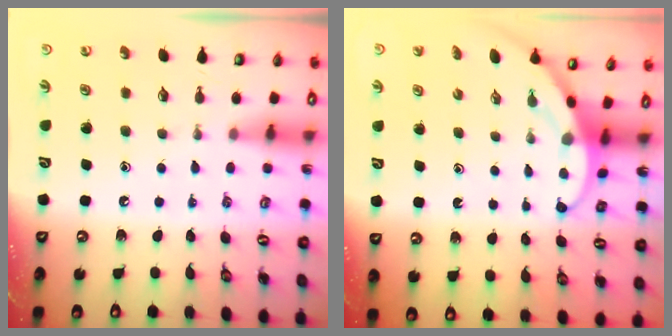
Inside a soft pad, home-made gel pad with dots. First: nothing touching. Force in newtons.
{"total": 3.2, "press": 3.2, "slide": 0.2}